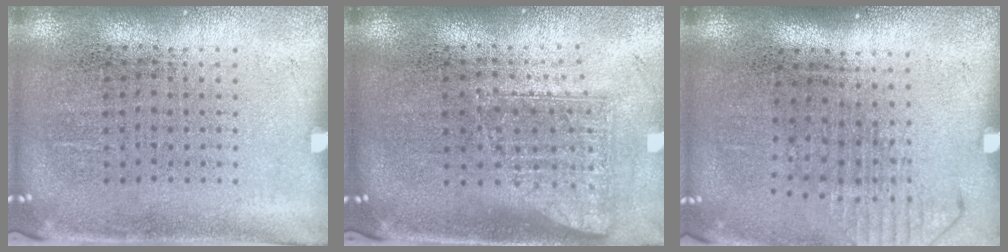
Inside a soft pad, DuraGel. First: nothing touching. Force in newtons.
{"total": 1.7, "press": 1.2, "slide": 1.1}
{"total": 1.3, "press": 1.0, "slide": 0.8}